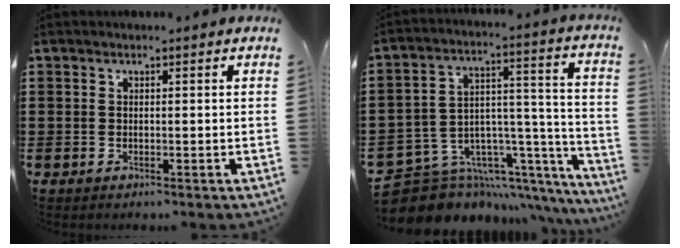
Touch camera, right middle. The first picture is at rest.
{"total": 7.4, "force": [-6.1, 4.1, 1.3], "torque": [-0.037, -0.017, -0.107]}